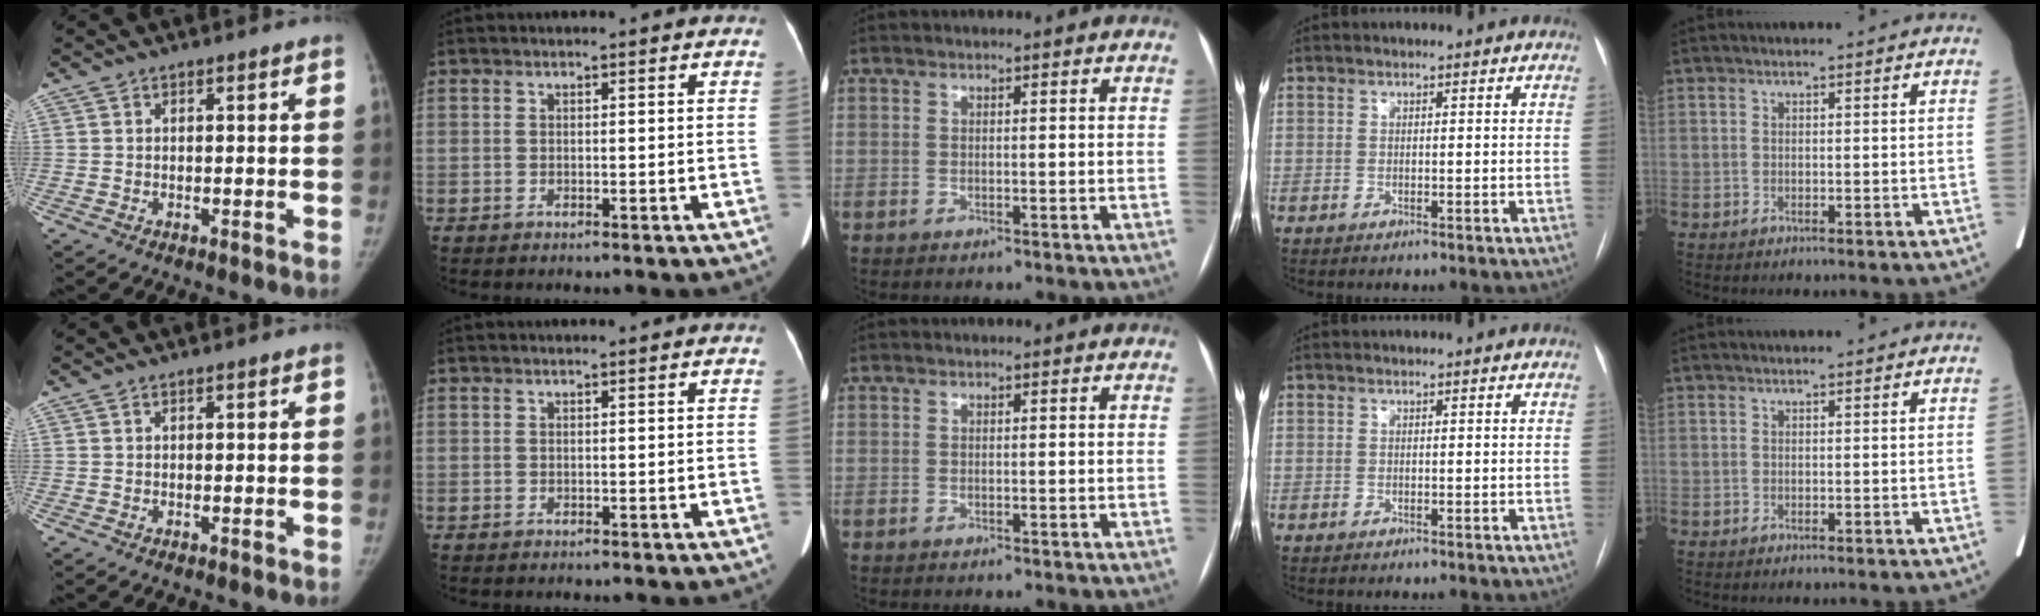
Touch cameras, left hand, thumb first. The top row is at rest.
{}